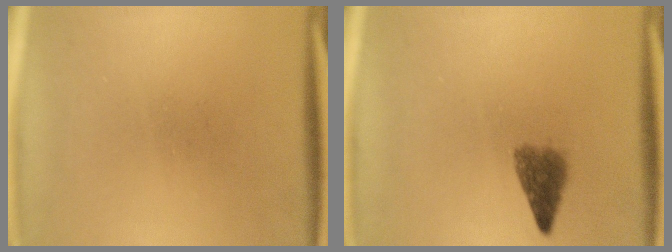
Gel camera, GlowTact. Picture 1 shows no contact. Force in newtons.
{"total": 3.3}